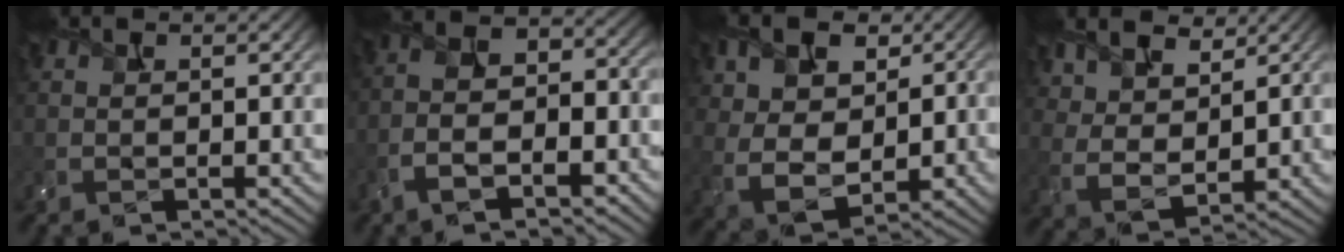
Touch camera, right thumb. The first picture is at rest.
{"total": 9.6, "force": [-4.7, 4.4, 7.1], "torque": [-0.135, -0.003, -0.091]}
{"total": 9.4, "force": [2.1, 6.3, 6.6], "torque": [-0.153, 0.004, 0.037]}
{"total": 7.9, "force": [5.3, 3.6, 4.5], "torque": [-0.101, 0.002, 0.096]}